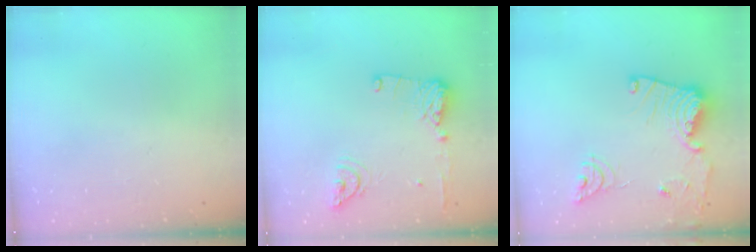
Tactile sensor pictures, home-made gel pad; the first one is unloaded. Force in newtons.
{"total": 12.7, "press": 12.4, "slide": 2.7}
{"total": 15.7, "press": 15.6, "slide": 1.7}